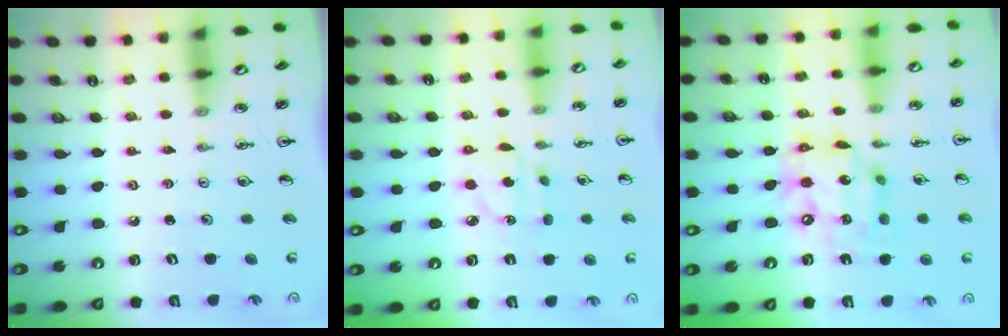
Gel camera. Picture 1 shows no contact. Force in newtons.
{"total": 5.0, "press": 4.9, "slide": 0.4}
{"total": 13.7, "press": 13.6, "slide": 1.0}